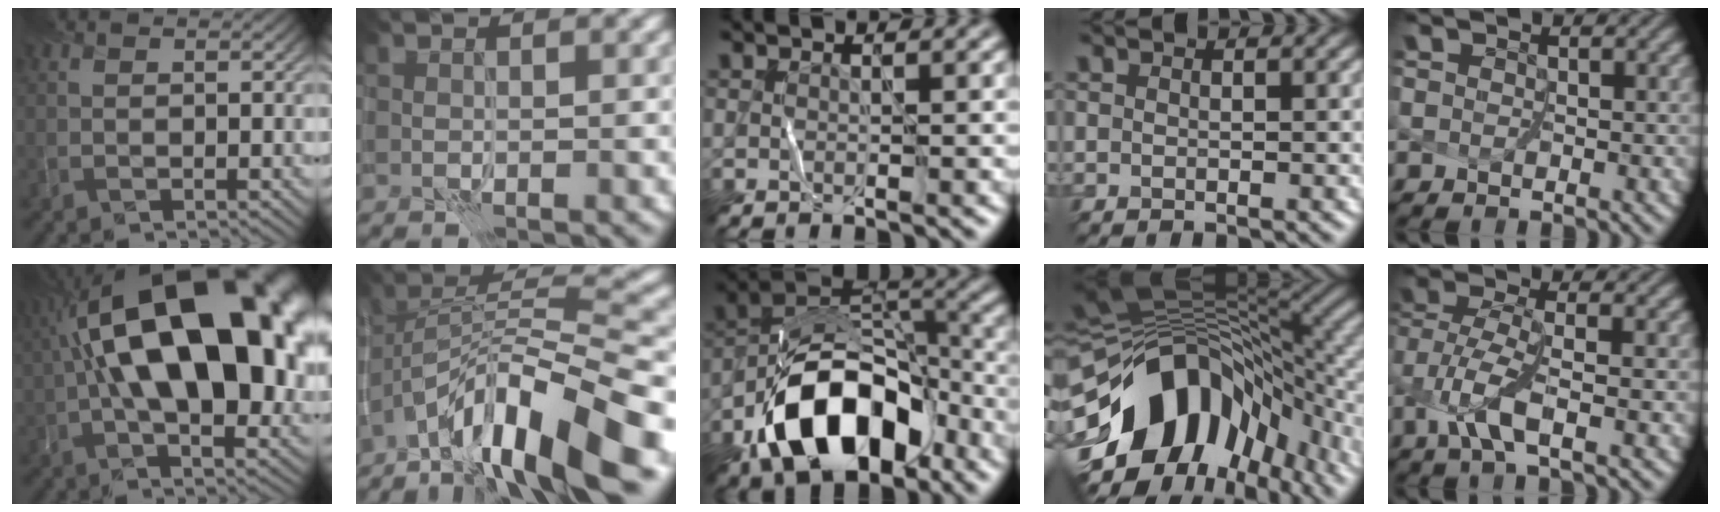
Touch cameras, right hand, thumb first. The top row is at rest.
{"thumb": {"total": 21.7, "force": [3.5, 11.0, 18.4], "torque": [-0.303, 0.026, 0.050]}, "index": {"total": 14.2, "force": [-8.5, 3.7, 10.8], "torque": [-0.187, 0.022, -0.151]}, "middle": {"total": 12.2, "force": [-6.6, 6.5, 8.0], "torque": [-0.140, 0.006, -0.123]}, "ring": {"total": 15.4, "force": [-5.0, 9.8, 10.7], "torque": [-0.211, -0.002, -0.062]}, "little": {"total": 3.7, "force": [-1.3, 1.0, 3.4], "torque": [-0.086, 0.001, -0.021]}}